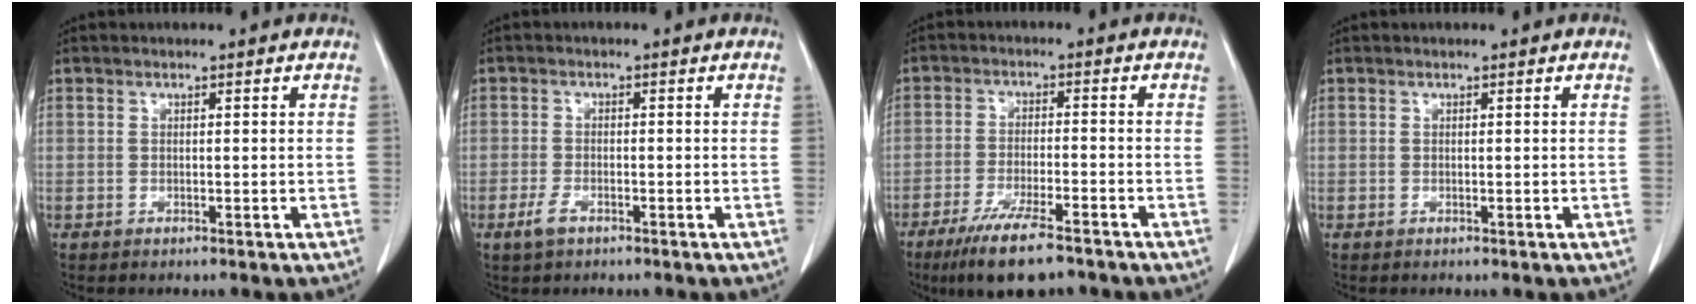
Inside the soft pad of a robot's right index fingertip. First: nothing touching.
{"total": 2.4, "force": [-1.4, 0.9, 1.6], "torque": [-0.036, -0.001, -0.026]}
{"total": 10.3, "force": [-7.7, 1.6, 6.7], "torque": [-0.115, -0.024, -0.124]}
{"total": 0.0}